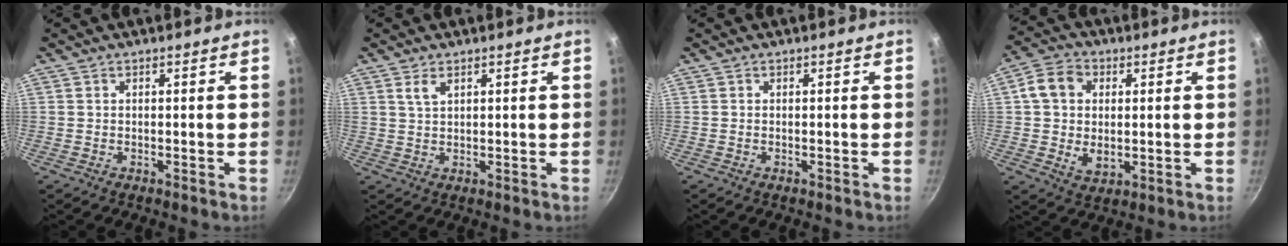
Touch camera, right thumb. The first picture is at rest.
{"total": 2.4, "force": [1.4, 1.1, 1.6], "torque": [-0.032, -0.005, 0.034]}
{"total": 0.0}
{"total": 10.4, "force": [1.4, 7.8, 6.7], "torque": [-0.099, 0.002, 0.023]}